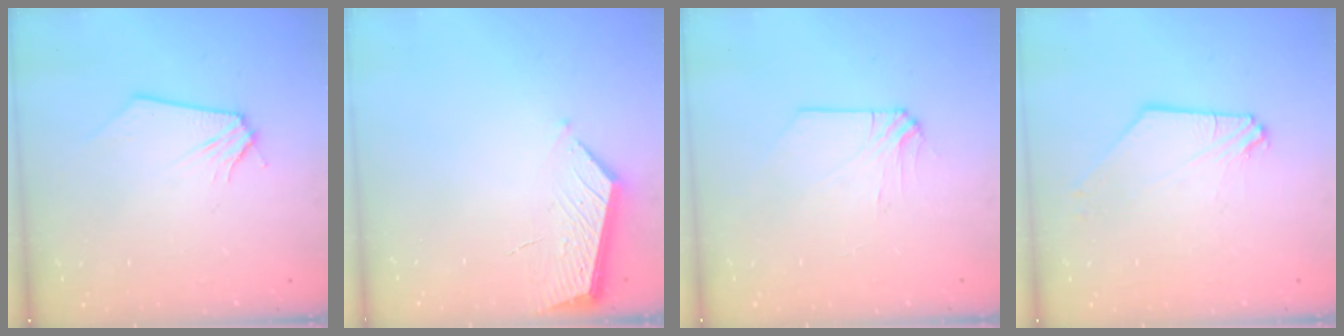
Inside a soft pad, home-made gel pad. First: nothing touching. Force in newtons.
{"total": 3.7, "press": 3.7, "slide": 0.4}
{"total": 2.8, "press": 2.7, "slide": 0.6}
{"total": 2.5, "press": 2.5, "slide": 0.4}